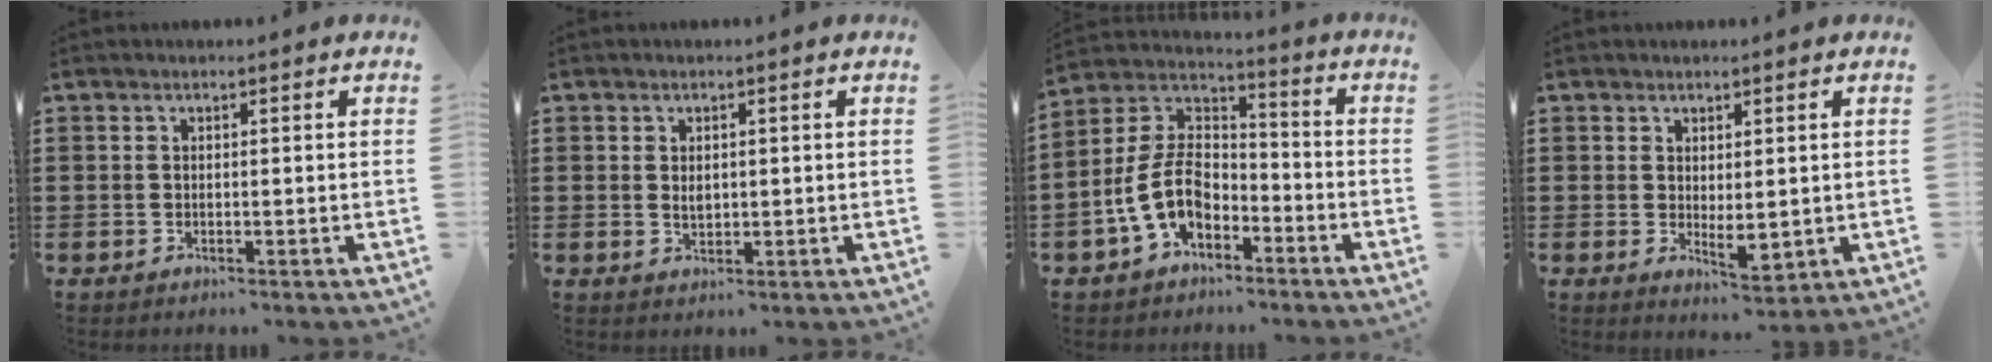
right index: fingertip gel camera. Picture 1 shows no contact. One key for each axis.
{"total": 1.5, "fx": 0.4, "fy": 1.0, "fz": 1.1, "tx": -0.022, "ty": 0.008, "tz": 0.007}
{"total": 9.8, "fx": -3.9, "fy": 6.1, "fz": 6.6, "tx": -0.172, "ty": -0.003, "tz": -0.083}
{"total": 2.9, "fx": 0.7, "fy": 1.5, "fz": 2.4, "tx": -0.036, "ty": 0.000, "tz": 0.014}